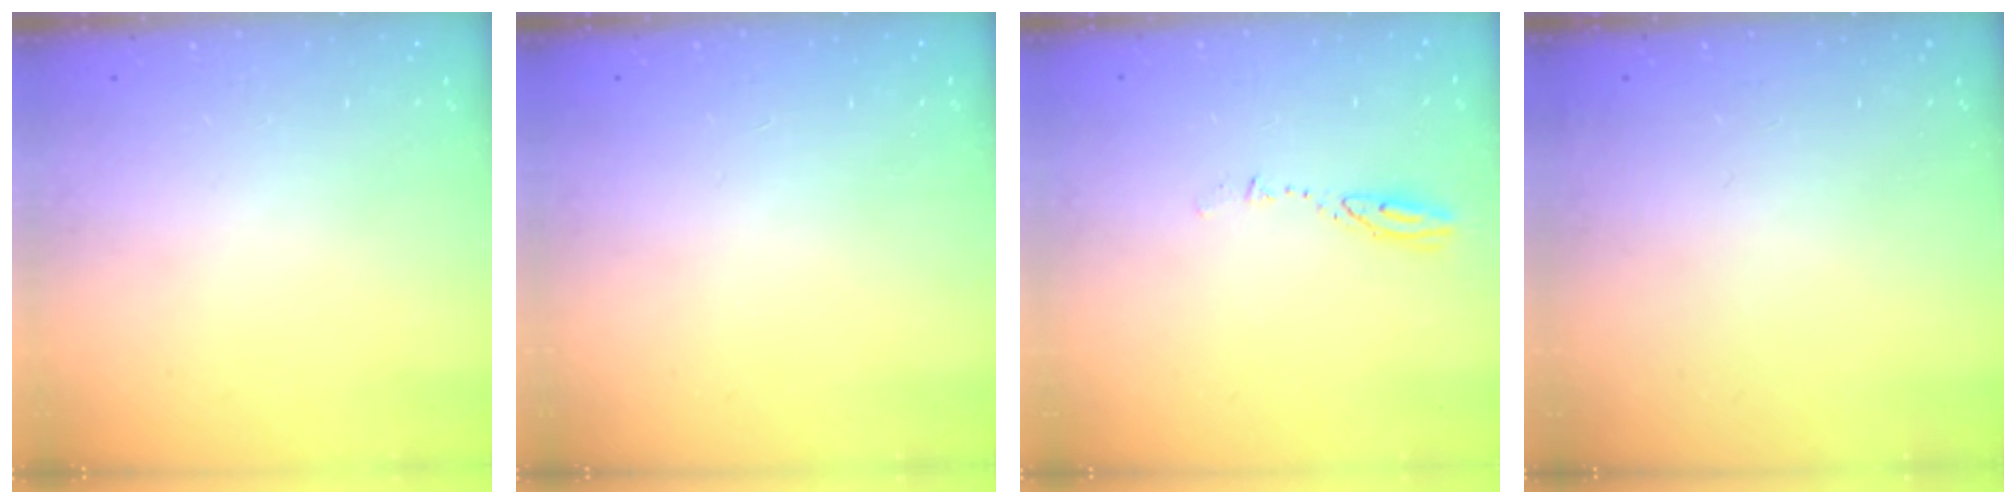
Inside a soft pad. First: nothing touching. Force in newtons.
{"total": 0.0}
{"total": 3.5, "press": 3.4, "slide": 0.3}
{"total": 2.8, "press": 2.2, "slide": 1.7}